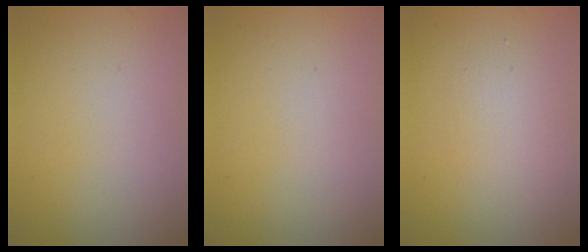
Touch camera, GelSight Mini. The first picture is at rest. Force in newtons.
{"total": 0.0}
{"total": 2.1, "press": 2.0, "slide": 0.1}